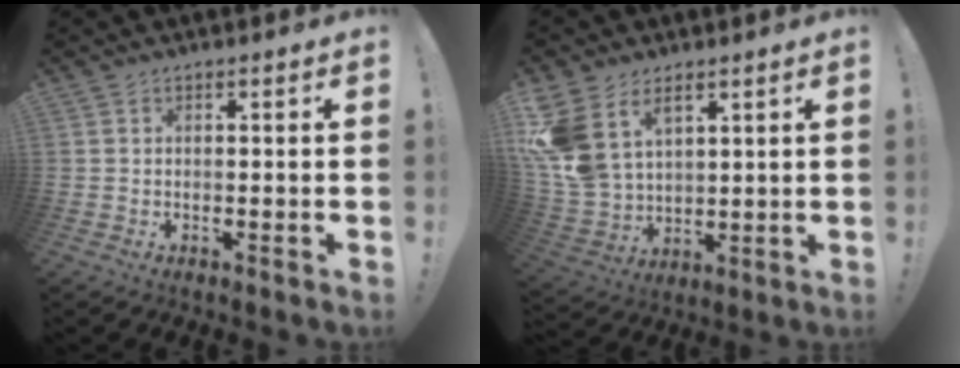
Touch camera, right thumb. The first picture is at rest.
{"total": 13.5, "force": [6.5, 9.4, 7.2], "torque": [-0.159, -0.039, 0.128]}